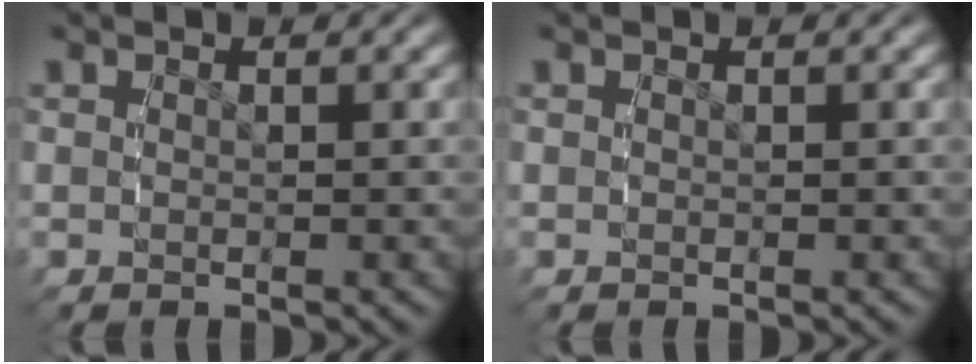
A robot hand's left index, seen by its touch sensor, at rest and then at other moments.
{"total": 0.0}